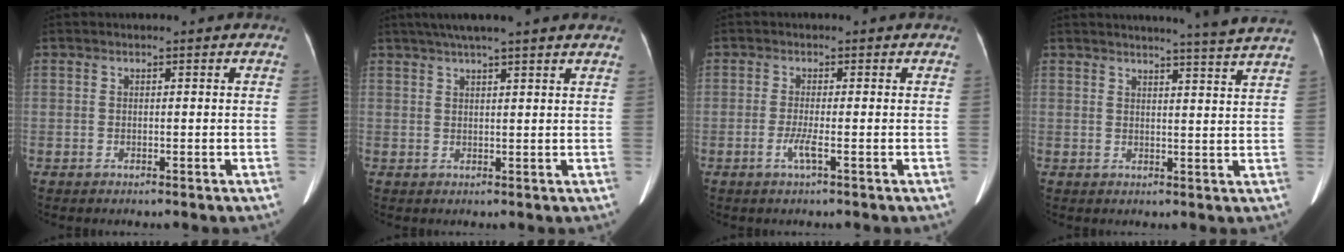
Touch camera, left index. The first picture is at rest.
{"total": 10.3, "force": [8.4, -0.1, 5.8], "torque": [-0.090, 0.037, 0.105]}
{"total": 2.3, "force": [-0.9, -0.2, 2.0], "torque": [-0.046, -0.004, -0.020]}
{"total": 8.9, "force": [8.3, -2.0, 2.7], "torque": [-0.037, -0.034, 0.084]}